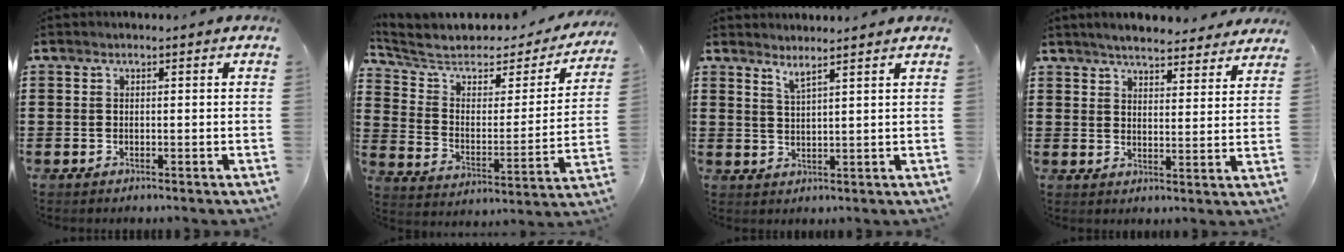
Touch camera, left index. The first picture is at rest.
{"total": 5.6, "force": [4.3, 2.3, 2.8], "torque": [-0.073, -0.034, 0.066]}
{"total": 3.1, "force": [2.8, -0.4, 1.2], "torque": [-0.030, -0.008, 0.051]}
{"total": 4.4, "force": [4.3, 0.2, 0.9], "torque": [-0.035, -0.021, 0.075]}